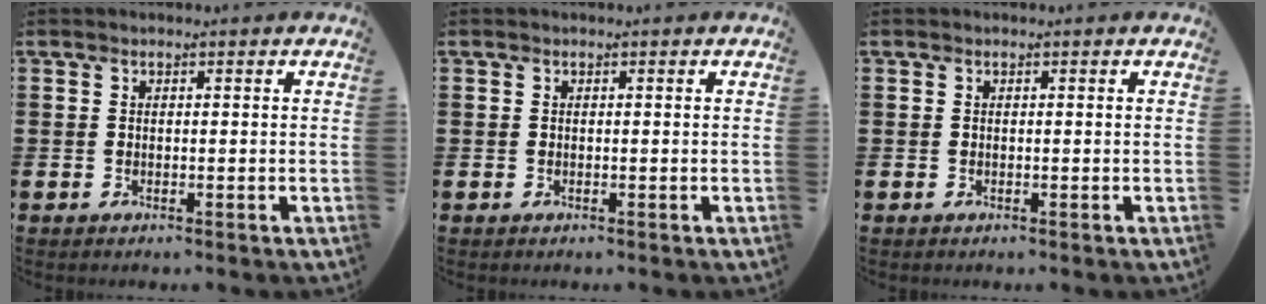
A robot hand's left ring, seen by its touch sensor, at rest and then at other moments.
{"total": 0.0}
{"total": 0.0}